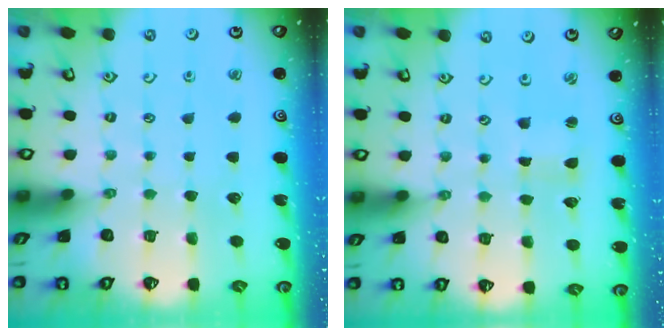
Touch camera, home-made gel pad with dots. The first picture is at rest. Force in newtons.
{"total": 1.1, "press": 1.1, "slide": 0.1}